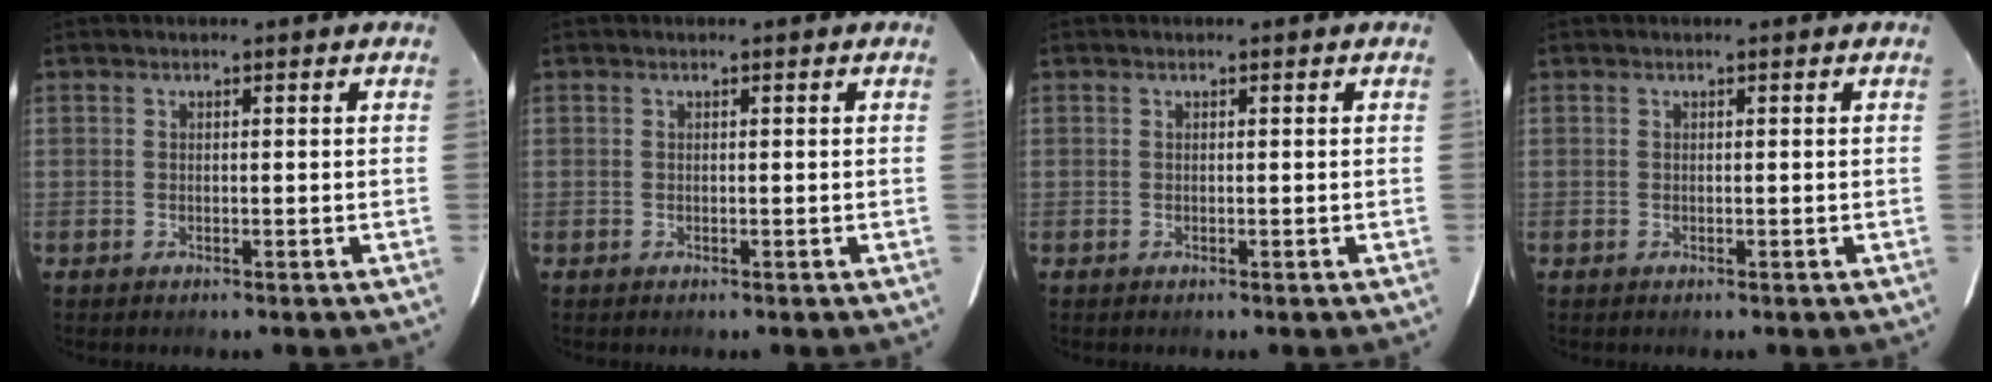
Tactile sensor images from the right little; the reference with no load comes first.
{"total": 0.0}
{"total": 0.0}
{"total": 0.0}